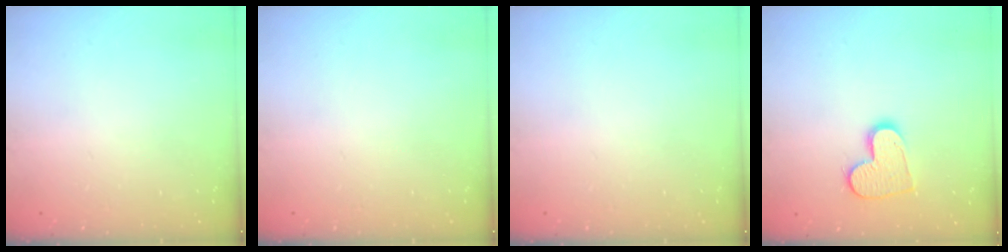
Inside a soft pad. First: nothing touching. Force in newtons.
{"total": 0.0}
{"total": 0.0}
{"total": 12.0, "press": 11.9, "slide": 0.8}